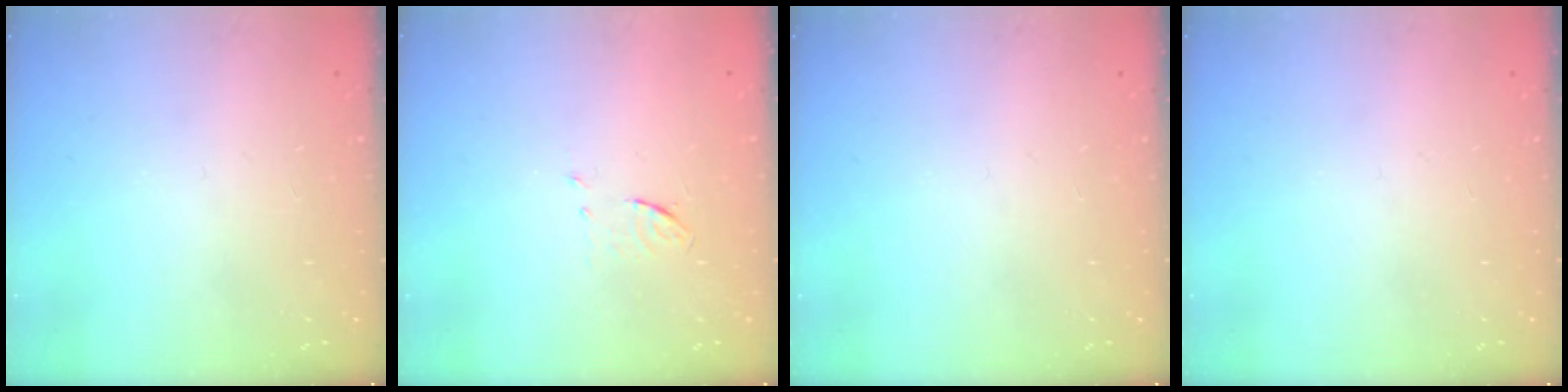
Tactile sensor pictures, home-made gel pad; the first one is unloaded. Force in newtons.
{"total": 3.9, "press": 3.6, "slide": 1.4}
{"total": 0.0}
{"total": 0.0}